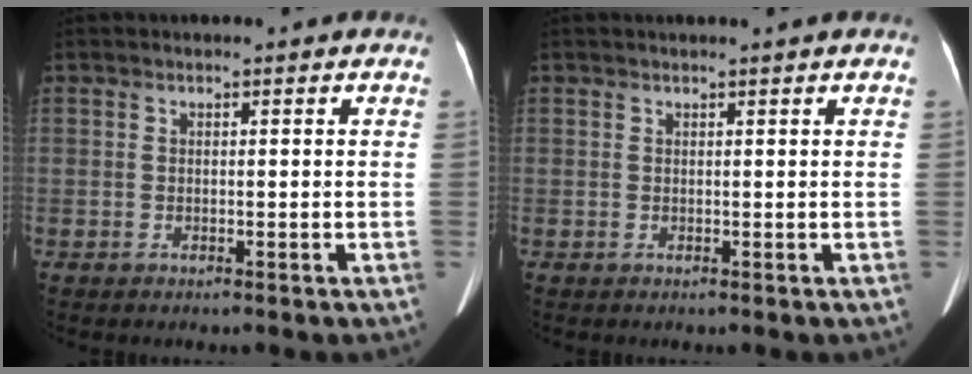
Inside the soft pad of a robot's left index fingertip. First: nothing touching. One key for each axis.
{"total": 0.9, "fx": 0.7, "fy": -0.3, "fz": 0.5, "tx": -0.011, "ty": 0.002, "tz": 0.019}